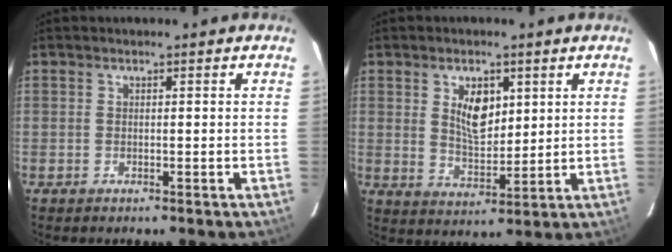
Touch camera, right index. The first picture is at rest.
{"total": 7.5, "force": [2.7, 4.0, 5.7], "torque": [-0.095, 0.001, 0.056]}